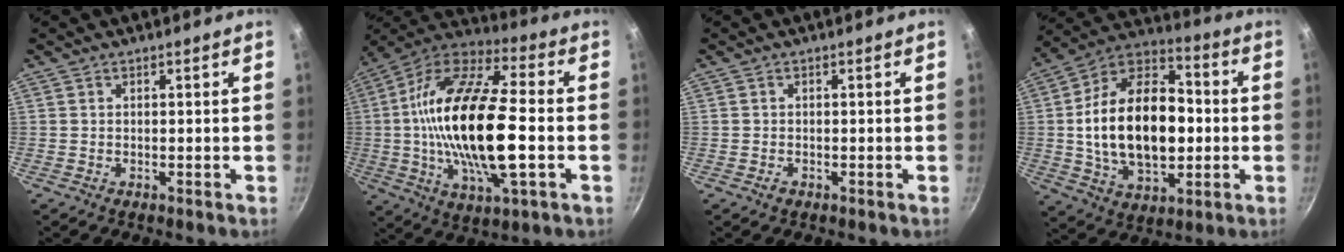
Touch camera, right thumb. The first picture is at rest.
{"total": 26.0, "force": [-1.9, 10.0, 23.9], "torque": [-0.455, 0.020, -0.049]}
{"total": 1.0, "force": [-0.5, 0.8, 0.4], "torque": [-0.006, 0.001, -0.008]}
{"total": 23.8, "force": [-0.6, 14.8, 18.6], "torque": [-0.296, 0.028, -0.015]}